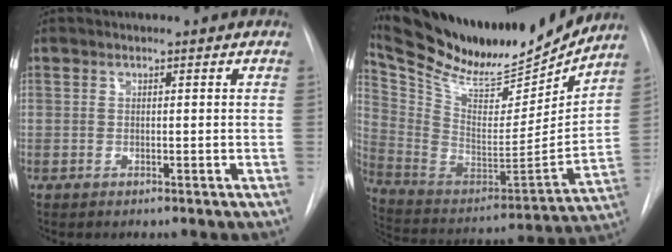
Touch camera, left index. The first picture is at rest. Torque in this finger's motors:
{"motor_torque": [0.94, -1.09, 0.02, 0.05]}